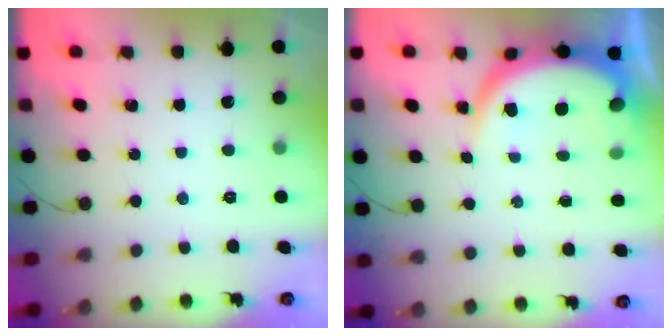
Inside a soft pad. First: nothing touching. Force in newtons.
{"total": 9.2, "press": 9.2, "slide": 0.8}